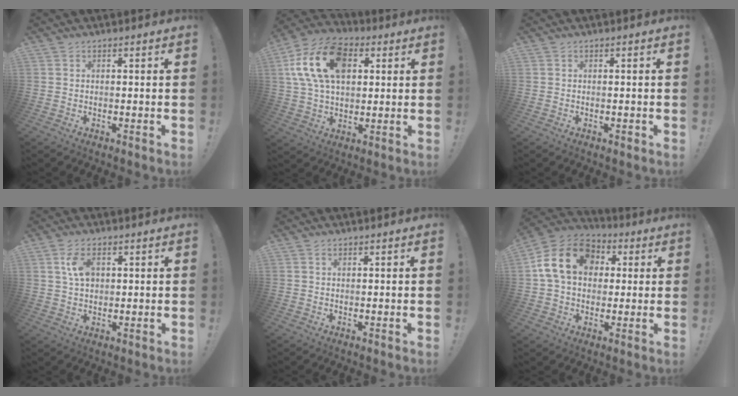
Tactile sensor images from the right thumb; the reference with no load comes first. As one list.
[{"total": 19.4, "force": [5.8, 12.8, 13.4], "torque": [-0.240, -0.001, 0.105]}, {"total": 0.8, "force": [-0.5, 0.4, 0.5], "torque": [-0.011, 0.006, -0.008]}, {"total": 6.4, "force": [1.9, 3.9, 4.7], "torque": [-0.076, 0.001, 0.035]}, {"total": 0.6, "force": [0.3, 0.2, 0.4], "torque": [-0.007, 0.001, 0.006]}, {"total": 17.1, "force": [4.1, 12.8, 10.6], "torque": [-0.170, 0.005, 0.078]}]